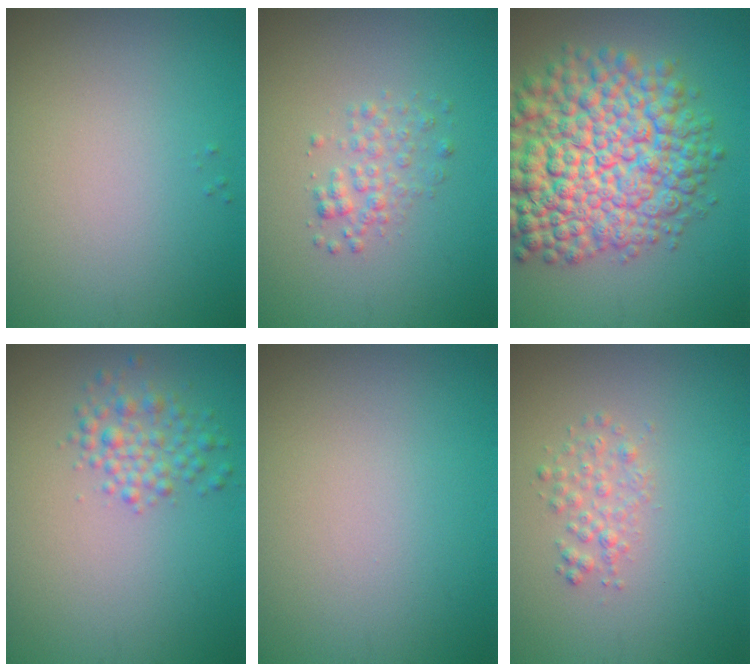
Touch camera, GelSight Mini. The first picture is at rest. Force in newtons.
{"total": 1.8, "press": 1.8, "slide": 0.1}
{"total": 12.7, "press": 12.7, "slide": 0.4}
{"total": 2.5, "press": 2.5, "slide": 0.0}
{"total": 0.0}
{"total": 1.6, "press": 1.6, "slide": 0.1}